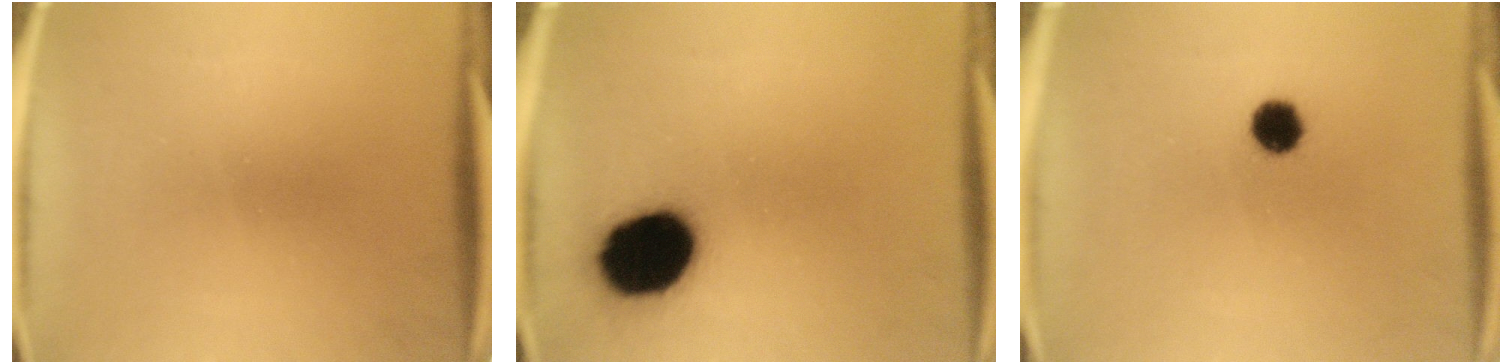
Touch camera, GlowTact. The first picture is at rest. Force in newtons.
{"total": 16.6}
{"total": 5.1}